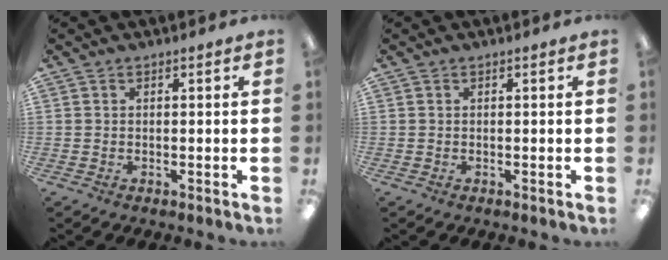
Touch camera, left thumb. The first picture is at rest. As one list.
[{"total": 0.0}]